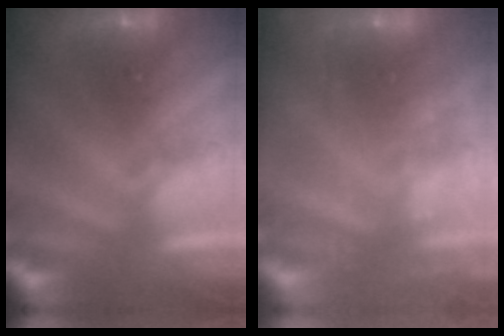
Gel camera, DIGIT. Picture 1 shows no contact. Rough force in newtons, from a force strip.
{"total": 2.3}